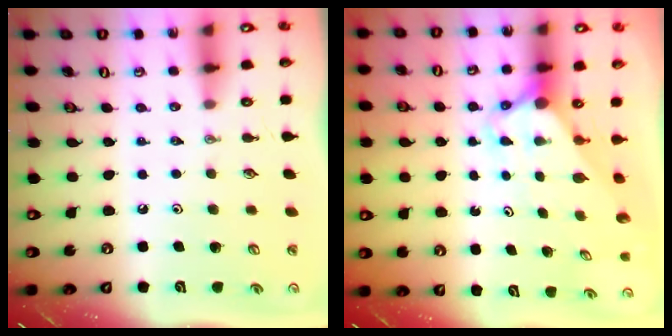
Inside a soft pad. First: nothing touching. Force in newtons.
{"total": 3.0, "press": 3.0, "slide": 0.2}